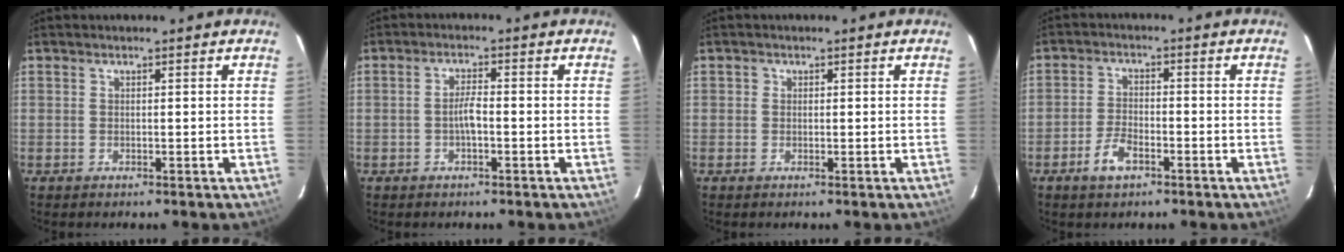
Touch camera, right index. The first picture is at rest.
{"total": 2.8, "force": [-0.9, 0.6, 2.6], "torque": [-0.051, 0.005, -0.017]}
{"total": 0.7, "force": [0.0, 0.7, 0.0], "torque": [0.001, 0.002, -0.004]}
{"total": 5.0, "force": [-3.0, 2.3, 3.2], "torque": [-0.074, 0.002, -0.056]}